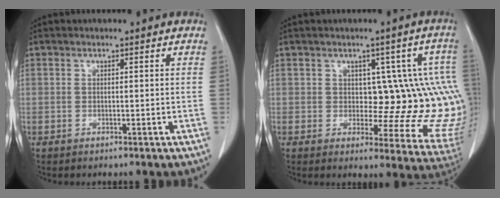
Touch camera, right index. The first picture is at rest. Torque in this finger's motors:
{"motor_torque": [0.63, 0.09, 0.29, 0.02]}